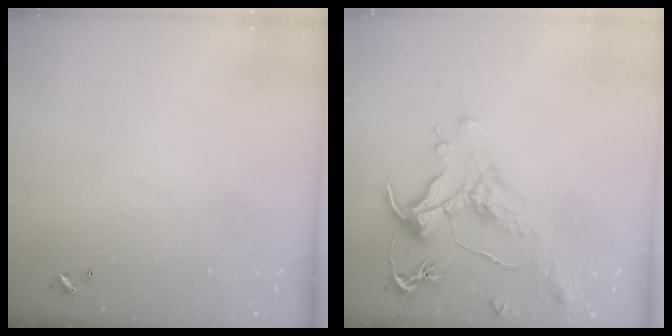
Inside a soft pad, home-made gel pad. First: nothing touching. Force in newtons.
{"total": 1.7, "press": 1.1, "slide": 1.3}